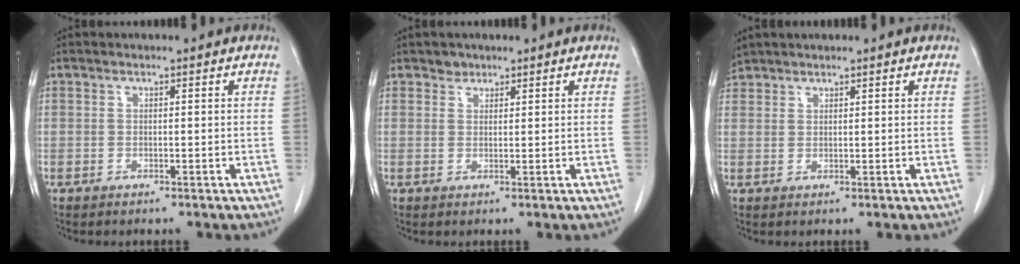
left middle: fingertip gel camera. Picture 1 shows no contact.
{"total": 1.4, "force": [1.1, 0.9, 0.0], "torque": [0.006, -0.002, 0.014]}
{"total": 2.4, "force": [2.3, 0.6, 0.0], "torque": [-0.005, 0.018, 0.047]}